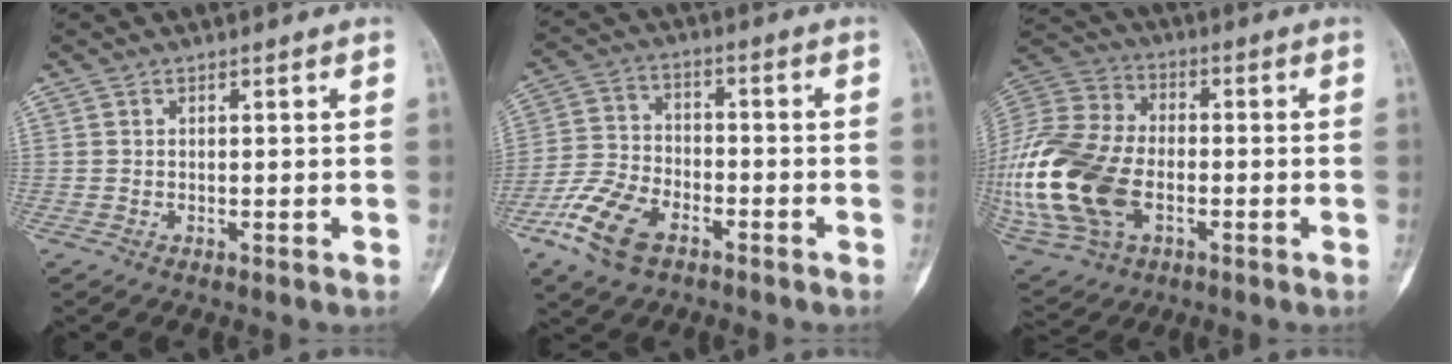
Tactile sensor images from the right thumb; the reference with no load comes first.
{"total": 11.9, "force": [-6.7, 6.6, 7.3], "torque": [-0.149, 0.021, -0.134]}
{"total": 29.6, "force": [-6.2, 19.5, 21.4], "torque": [-0.546, -0.005, -0.107]}